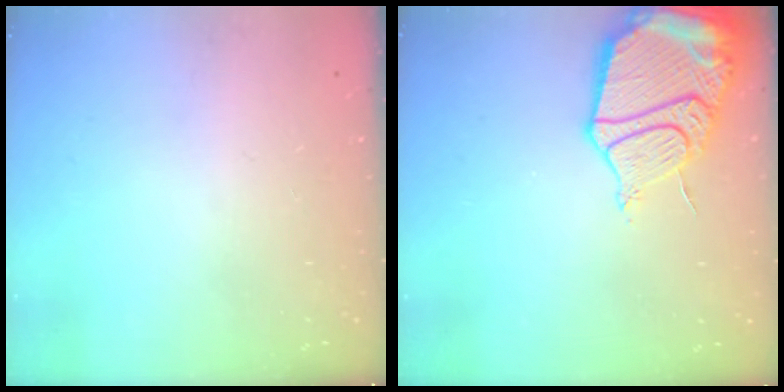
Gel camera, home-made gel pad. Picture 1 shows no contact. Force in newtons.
{"total": 21.3, "press": 21.2, "slide": 2.2}